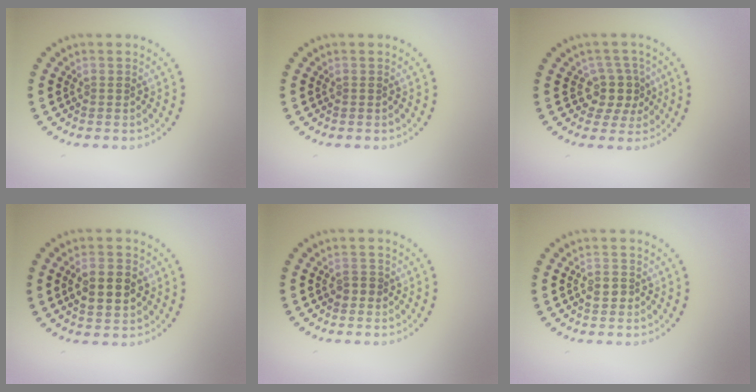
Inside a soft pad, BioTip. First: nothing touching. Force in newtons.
{"total": 0.0}
{"total": 2.9, "press": 2.3, "slide": 1.8}
{"total": 5.0, "press": 5.0, "slide": 0.2}
{"total": 1.1, "press": 1.0, "slide": 0.4}
{"total": 1.1, "press": 1.1, "slide": 0.1}